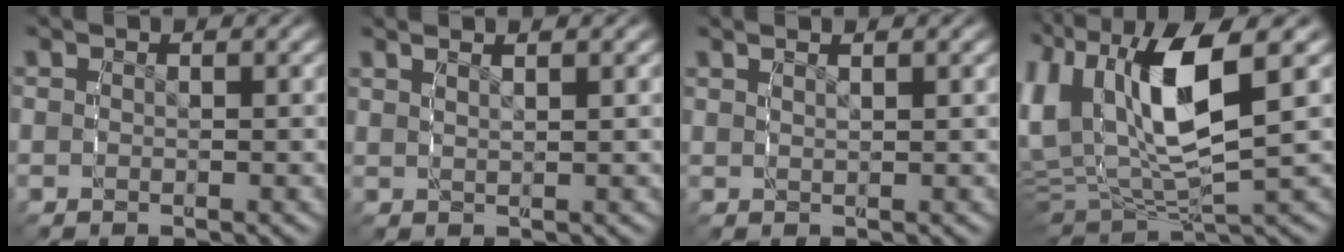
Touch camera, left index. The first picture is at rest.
{"total": 2.3, "force": [1.7, 0.7, 1.3], "torque": [-0.019, 0.009, 0.025]}
{"total": 1.6, "force": [1.3, 0.4, 0.9], "torque": [-0.012, 0.006, 0.020]}
{"total": 11.0, "force": [0.9, 7.4, 8.2], "torque": [-0.179, -0.013, 0.014]}